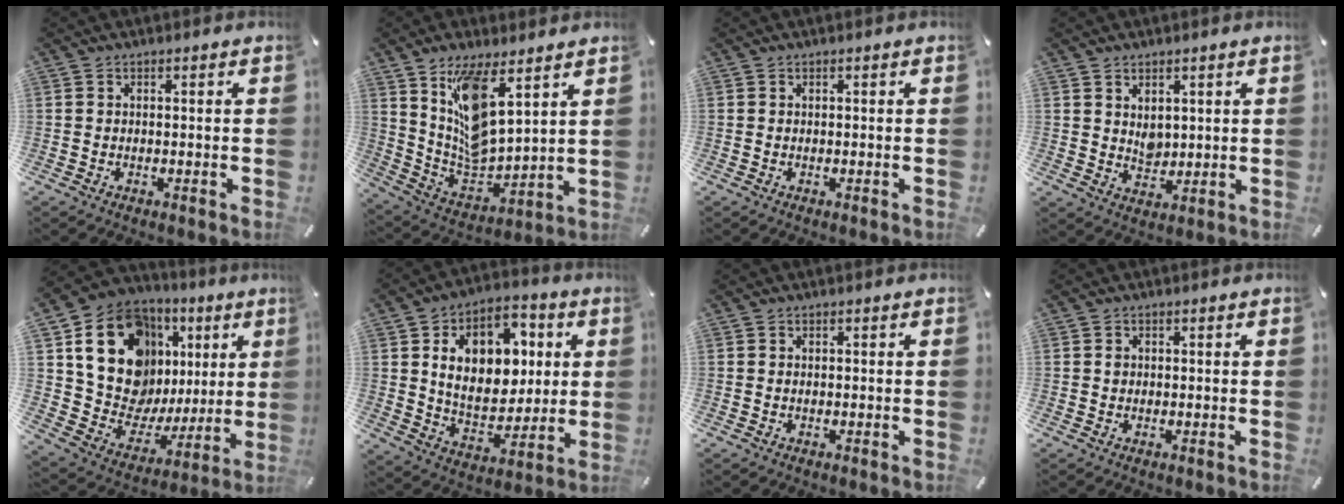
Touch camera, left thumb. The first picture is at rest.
{"total": 12.6, "force": [7.8, 5.3, 8.2], "torque": [-0.159, -0.049, 0.147]}
{"total": 0.0}
{"total": 4.3, "force": [2.3, 3.6, 0.9], "torque": [-0.003, -0.013, 0.040]}
{"total": 20.3, "force": [8.0, 15.7, 10.1], "torque": [-0.167, -0.046, 0.165]}
{"total": 16.6, "force": [4.3, 12.2, 10.4], "torque": [-0.152, -0.005, 0.085]}
{"total": 0.0}
{"total": 0.7, "force": [0.0, 0.6, 0.2], "torque": [0.007, 0.002, -0.003]}